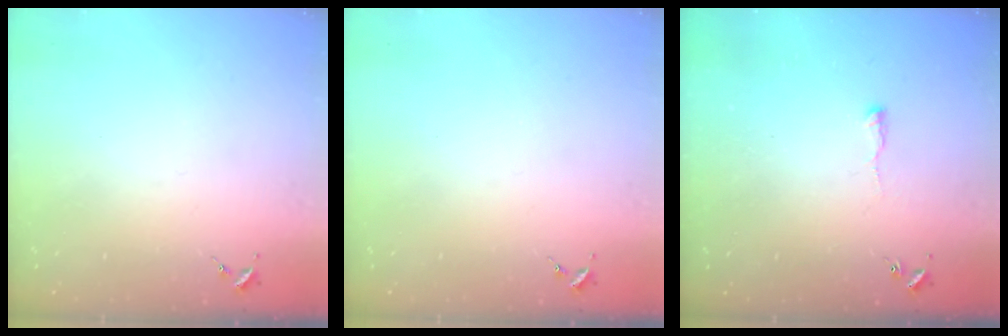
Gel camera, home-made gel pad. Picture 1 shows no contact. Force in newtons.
{"total": 0.0}
{"total": 3.0, "press": 3.0, "slide": 0.5}